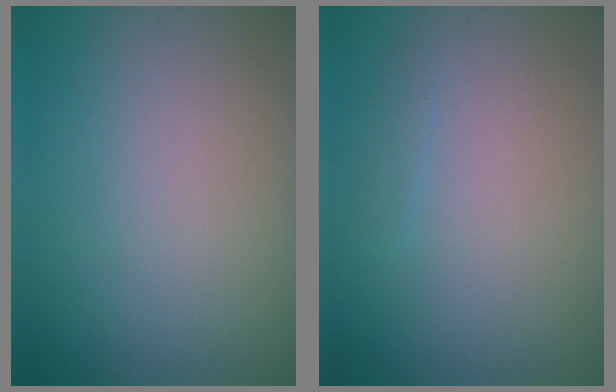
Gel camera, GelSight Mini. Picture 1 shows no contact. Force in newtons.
{"total": 0.7, "press": 0.7, "slide": 0.0}